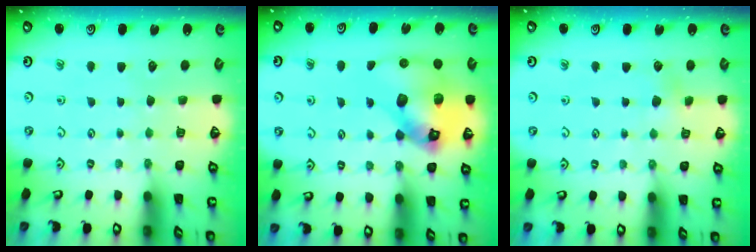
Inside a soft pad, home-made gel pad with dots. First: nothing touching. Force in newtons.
{"total": 18.0, "press": 17.8, "slide": 2.4}
{"total": 3.0, "press": 2.9, "slide": 0.5}